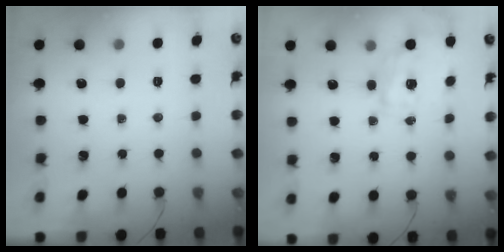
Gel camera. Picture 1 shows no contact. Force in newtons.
{"total": 1.2, "press": 1.0, "slide": 0.7}